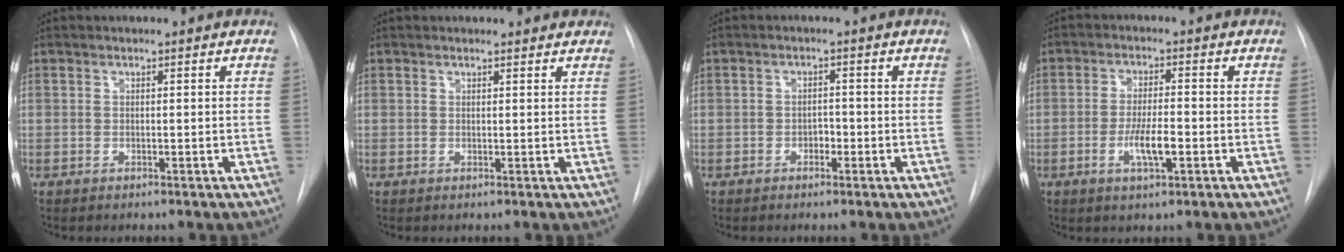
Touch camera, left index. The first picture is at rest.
{"total": 2.8, "force": [2.7, 0.7, 0.5], "torque": [-0.012, 0.007, 0.023]}
{"total": 1.6, "force": [-0.7, 0.9, 1.0], "torque": [-0.013, 0.005, -0.012]}
{"total": 5.2, "force": [-1.6, 1.0, 4.8], "torque": [-0.091, -0.003, -0.027]}